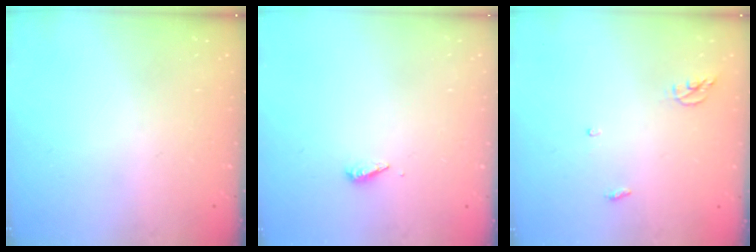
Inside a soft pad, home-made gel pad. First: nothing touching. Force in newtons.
{"total": 2.8, "press": 2.8, "slide": 0.2}
{"total": 3.8, "press": 3.7, "slide": 0.2}